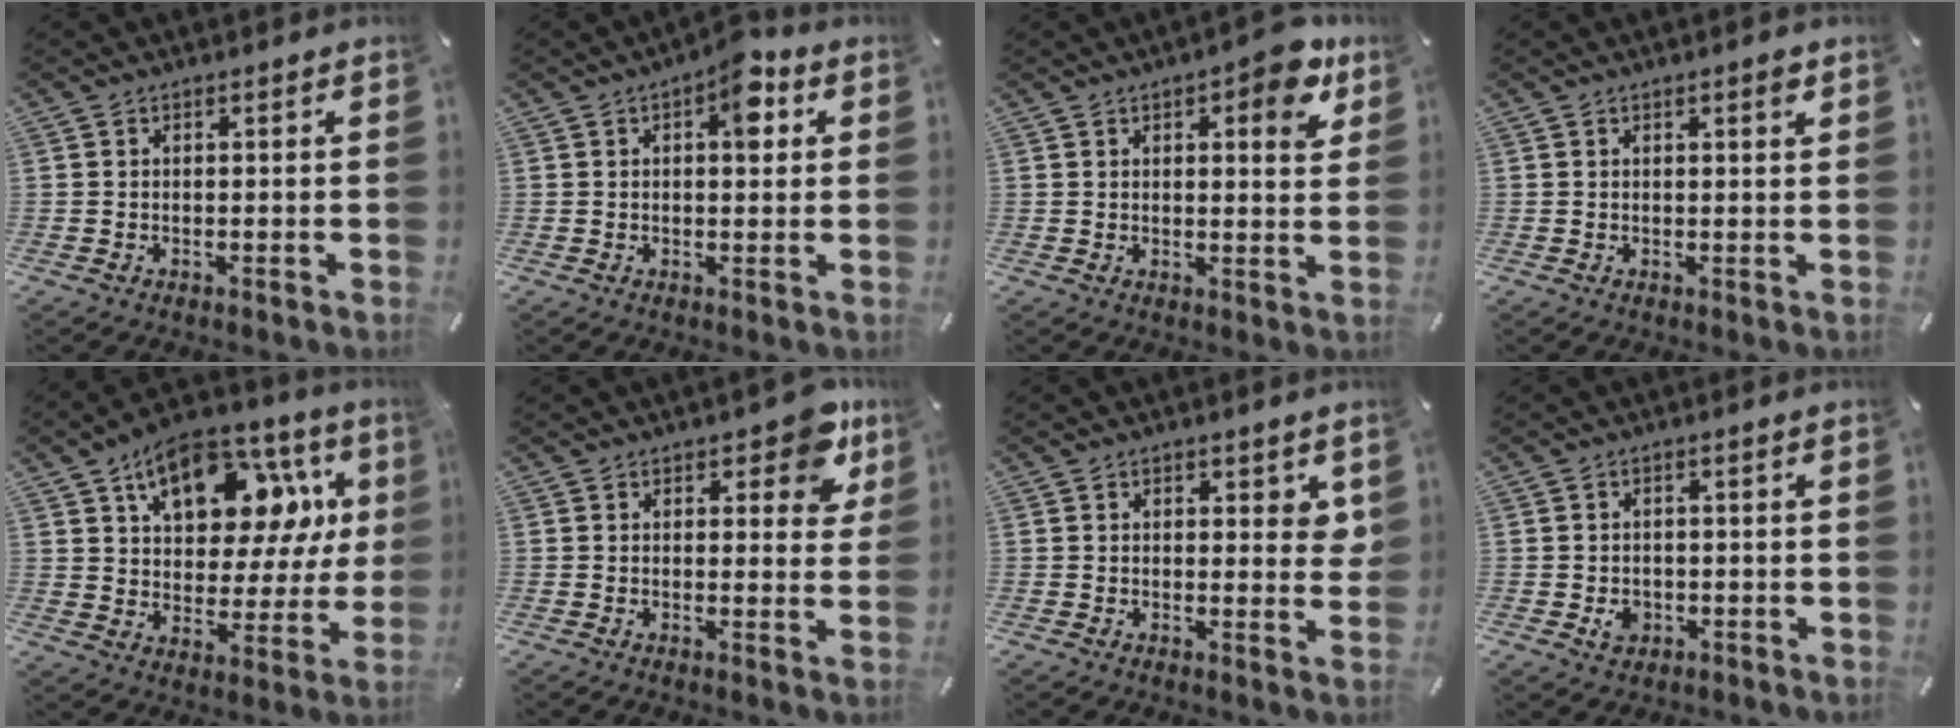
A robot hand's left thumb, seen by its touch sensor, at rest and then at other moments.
{"total": 7.3, "force": [2.6, 3.7, 5.7], "torque": [-0.061, -0.012, 0.034]}
{"total": 8.5, "force": [4.6, 3.7, 6.2], "torque": [-0.071, -0.022, 0.072]}
{"total": 1.7, "force": [0.9, 0.4, 1.4], "torque": [-0.020, -0.001, 0.012]}
{"total": 19.2, "force": [9.8, 11.0, 12.3], "torque": [-0.181, -0.048, 0.164]}
{"total": 9.2, "force": [5.7, 4.6, 5.5], "torque": [-0.048, -0.034, 0.094]}
{"total": 3.5, "force": [1.8, 2.0, 2.3], "torque": [-0.014, -0.008, 0.025]}
{"total": 3.4, "force": [-0.8, 2.8, 1.7], "torque": [-0.012, -0.002, -0.015]}